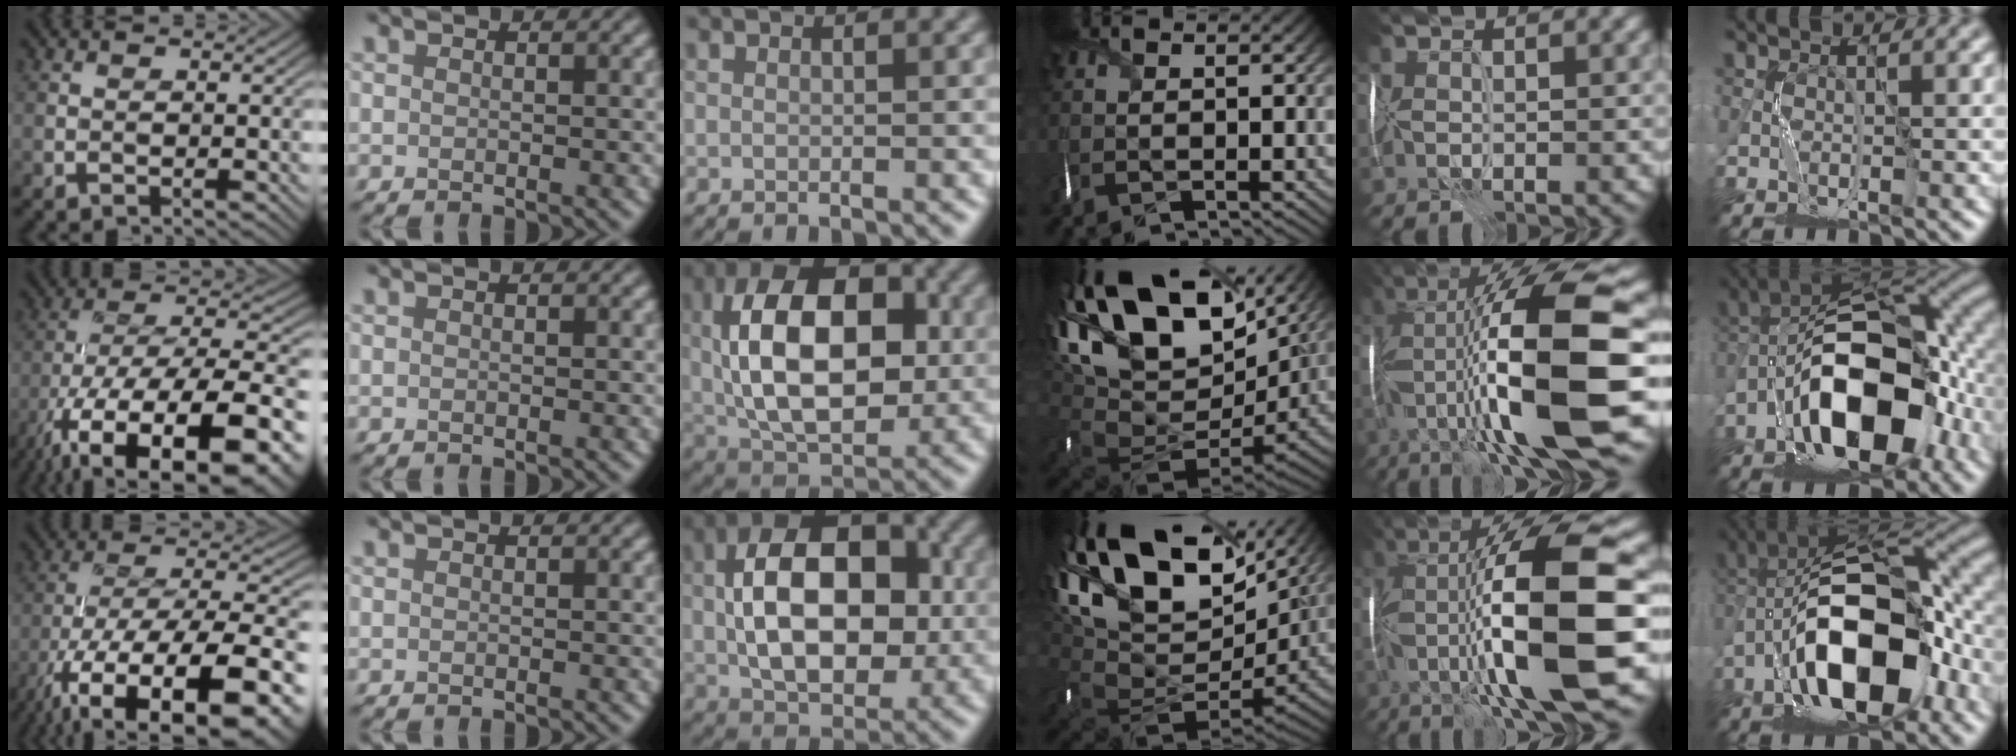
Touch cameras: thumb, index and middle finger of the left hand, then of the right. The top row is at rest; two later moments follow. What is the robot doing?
{"motion": "wrap", "object": "ribbon"}